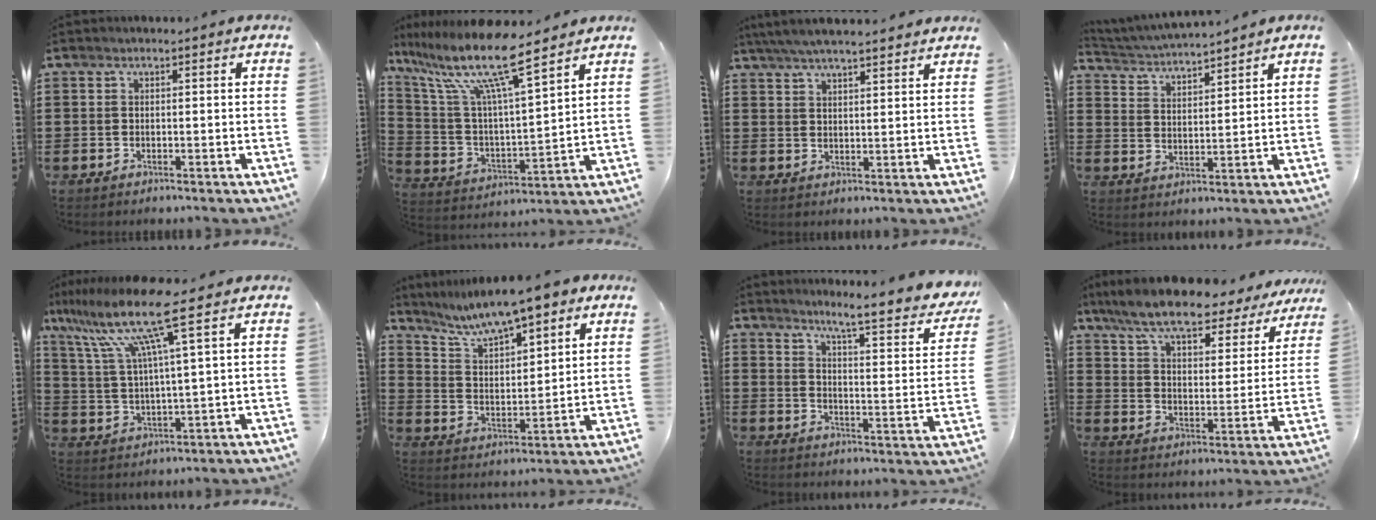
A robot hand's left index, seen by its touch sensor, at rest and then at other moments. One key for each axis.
{"total": 13.1, "fx": 9.7, "fy": 1.1, "fz": 8.8, "tx": -0.207, "ty": -0.057, "tz": 0.160}
{"total": 4.6, "fx": 4.3, "fy": 0.0, "fz": 1.8, "tx": -0.046, "ty": -0.011, "tz": 0.077}
{"total": 3.7, "fx": 3.7, "fy": -0.4, "fz": 0.4, "tx": -0.025, "ty": -0.024, "tz": 0.062}
{"total": 12.3, "fx": 7.8, "fy": -0.1, "fz": 9.5, "tx": -0.224, "ty": -0.038, "tz": 0.120}
{"total": 8.1, "fx": 6.8, "fy": 1.1, "fz": 4.3, "tx": -0.108, "ty": -0.025, "tz": 0.117}
{"total": 6.0, "fx": 4.9, "fy": -0.8, "fz": 3.3, "tx": -0.070, "ty": -0.050, "tz": 0.071}
{"total": 9.1, "fx": 7.9, "fy": 1.0, "fz": 4.3, "tx": -0.116, "ty": -0.041, "tz": 0.136}